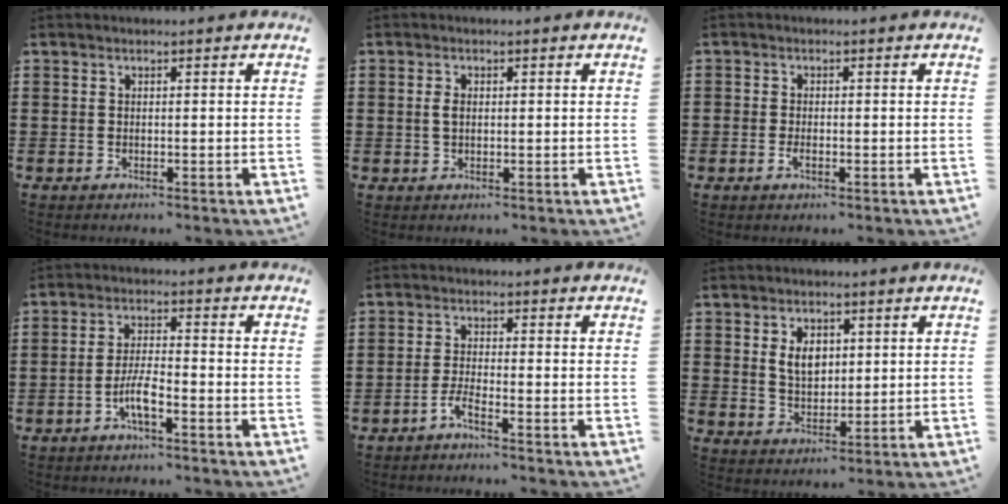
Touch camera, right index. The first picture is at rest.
{"total": 1.8, "force": [0.3, 1.0, 1.5], "torque": [-0.032, 0.007, 0.005]}
{"total": 1.5, "force": [-0.8, 0.7, 1.1], "torque": [-0.021, -0.003, -0.014]}
{"total": 5.0, "force": [-2.6, 1.0, 4.1], "torque": [-0.095, -0.006, -0.054]}
{"total": 2.8, "force": [-2.2, -0.1, 1.6], "torque": [-0.045, -0.005, -0.047]}
{"total": 4.8, "force": [1.4, 3.2, 3.2], "torque": [-0.066, 0.009, 0.022]}